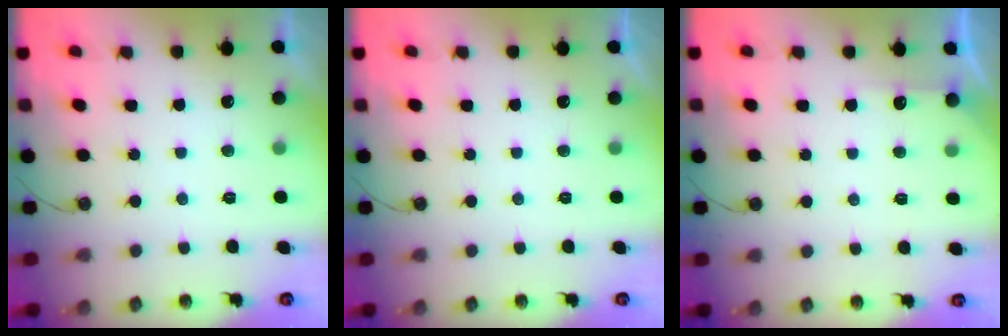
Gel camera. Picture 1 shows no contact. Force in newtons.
{"total": 0.0}
{"total": 3.7, "press": 3.6, "slide": 0.4}